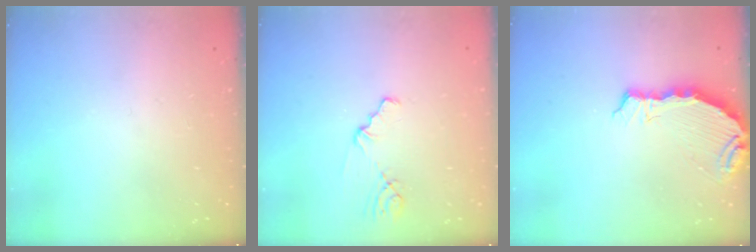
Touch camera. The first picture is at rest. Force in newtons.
{"total": 1.2, "press": 1.2, "slide": 0.2}
{"total": 8.2, "press": 6.8, "slide": 4.6}